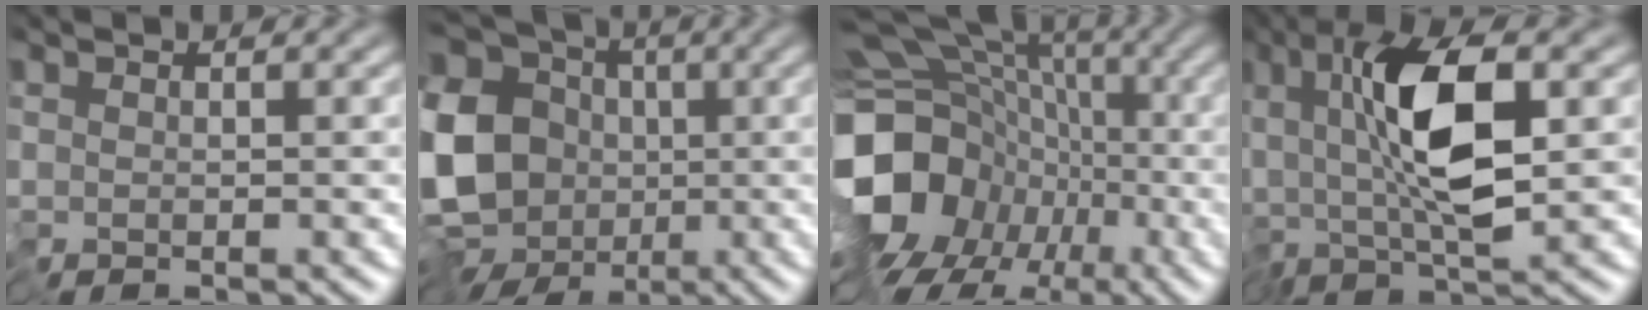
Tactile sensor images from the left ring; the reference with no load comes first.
{"total": 18.4, "force": [-1.8, 15.8, 9.3], "torque": [-0.201, 0.002, -0.063]}
{"total": 17.2, "force": [-4.7, 13.7, 9.2], "torque": [-0.179, 0.005, -0.078]}
{"total": 7.9, "force": [0.8, 2.5, 7.5], "torque": [-0.138, 0.010, 0.010]}